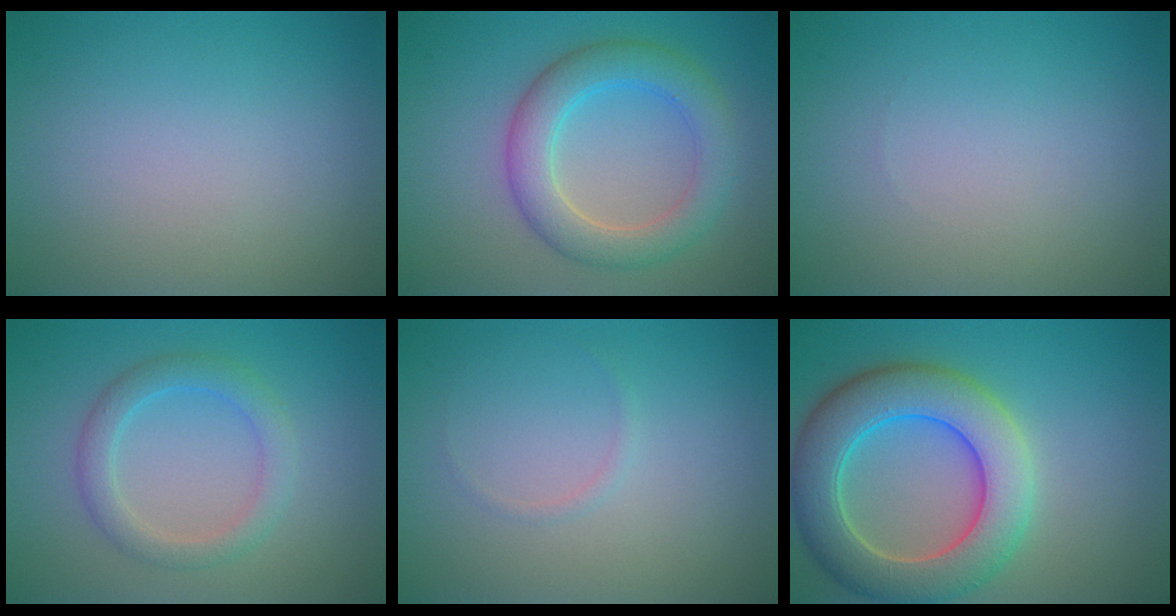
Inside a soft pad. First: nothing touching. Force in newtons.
{"total": 5.2, "press": 5.2, "slide": 0.2}
{"total": 0.0}
{"total": 2.9, "press": 2.9, "slide": 0.2}
{"total": 0.5, "press": 0.5, "slide": 0.1}
{"total": 8.9, "press": 8.8, "slide": 0.4}